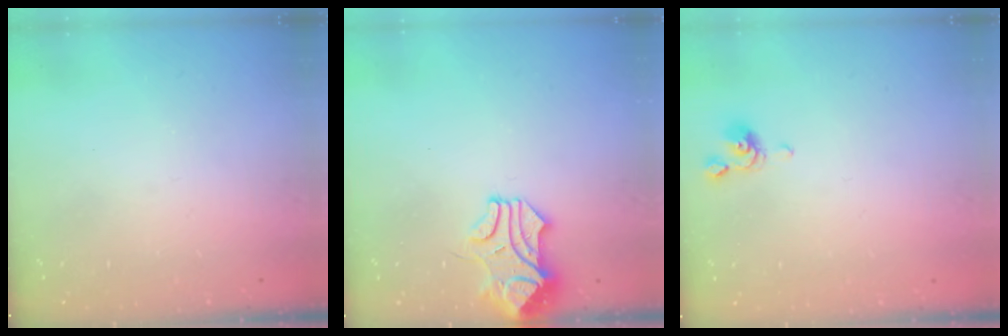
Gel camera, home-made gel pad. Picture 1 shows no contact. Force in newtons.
{"total": 1.1, "press": 0.5, "slide": 1.0}
{"total": 1.9, "press": 1.8, "slide": 0.6}